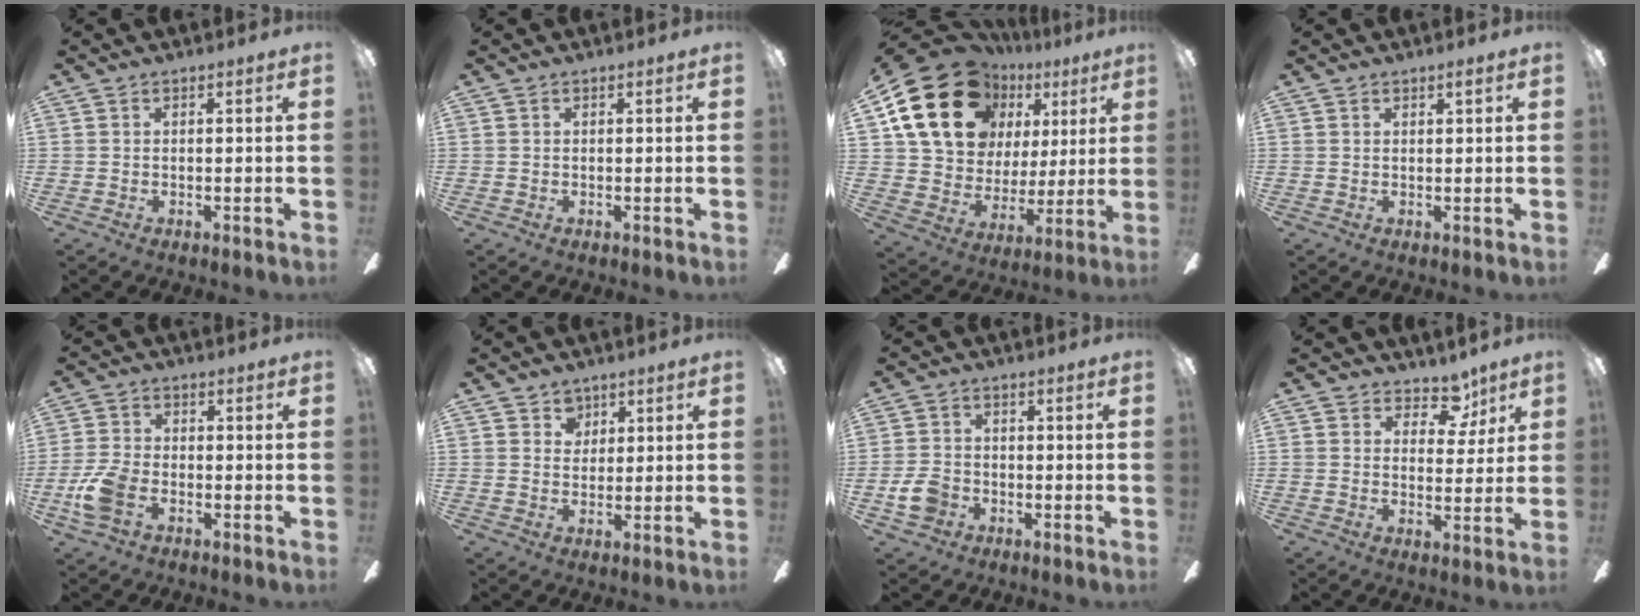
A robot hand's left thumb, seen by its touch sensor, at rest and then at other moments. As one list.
[{"total": 0.0}, {"total": 23.1, "force": [11.2, 16.8, 11.1], "torque": [-0.211, -0.042, 0.221]}, {"total": 1.1, "force": [1.0, 0.4, 0.2], "torque": [-0.006, 0.000, 0.020]}, {"total": 7.9, "force": [-2.9, 5.1, 5.4], "torque": [-0.115, 0.012, -0.051]}, {"total": 4.1, "force": [2.7, 3.1, 0.5], "torque": [0.002, -0.005, 0.045]}, {"total": 5.9, "force": [-2.2, 4.7, 2.9], "torque": [-0.058, 0.011, -0.042]}, {"total": 7.3, "force": [5.3, 4.5, 2.3], "torque": [-0.027, -0.030, 0.094]}]